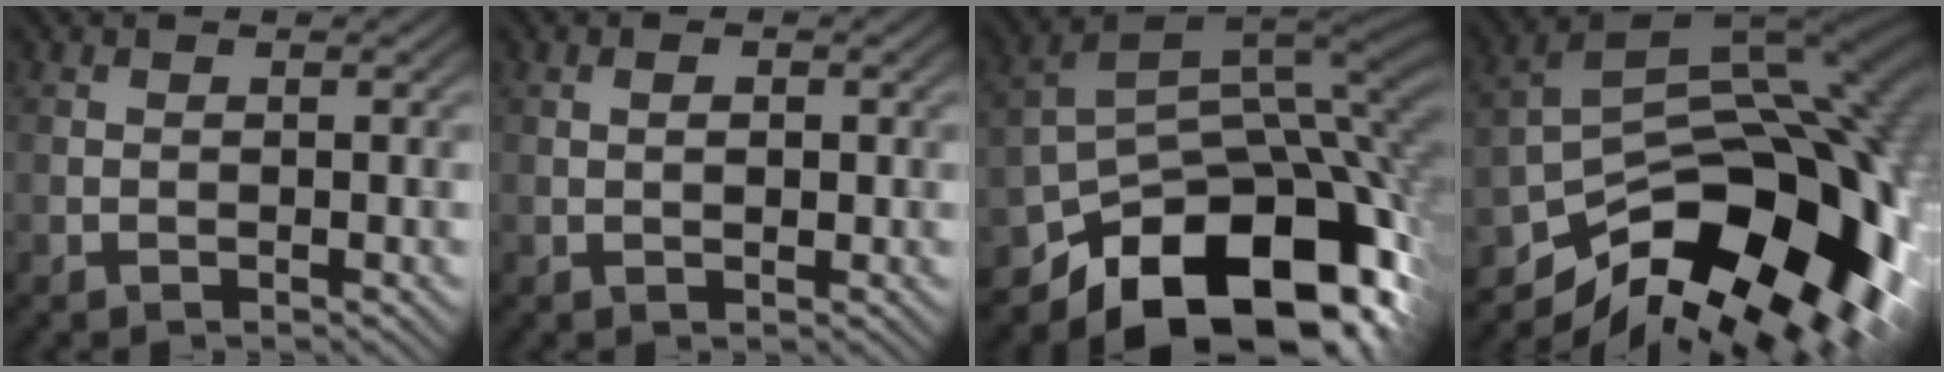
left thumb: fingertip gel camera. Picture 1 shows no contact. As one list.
[{"total": 1.5, "force": [0.3, 0.8, 1.3], "torque": [-0.010, -0.006, 0.005]}, {"total": 17.1, "force": [-9.5, 9.4, 10.8], "torque": [-0.152, -0.036, -0.149]}, {"total": 19.0, "force": [-9.2, 10.3, 13.1], "torque": [-0.191, -0.034, -0.132]}]